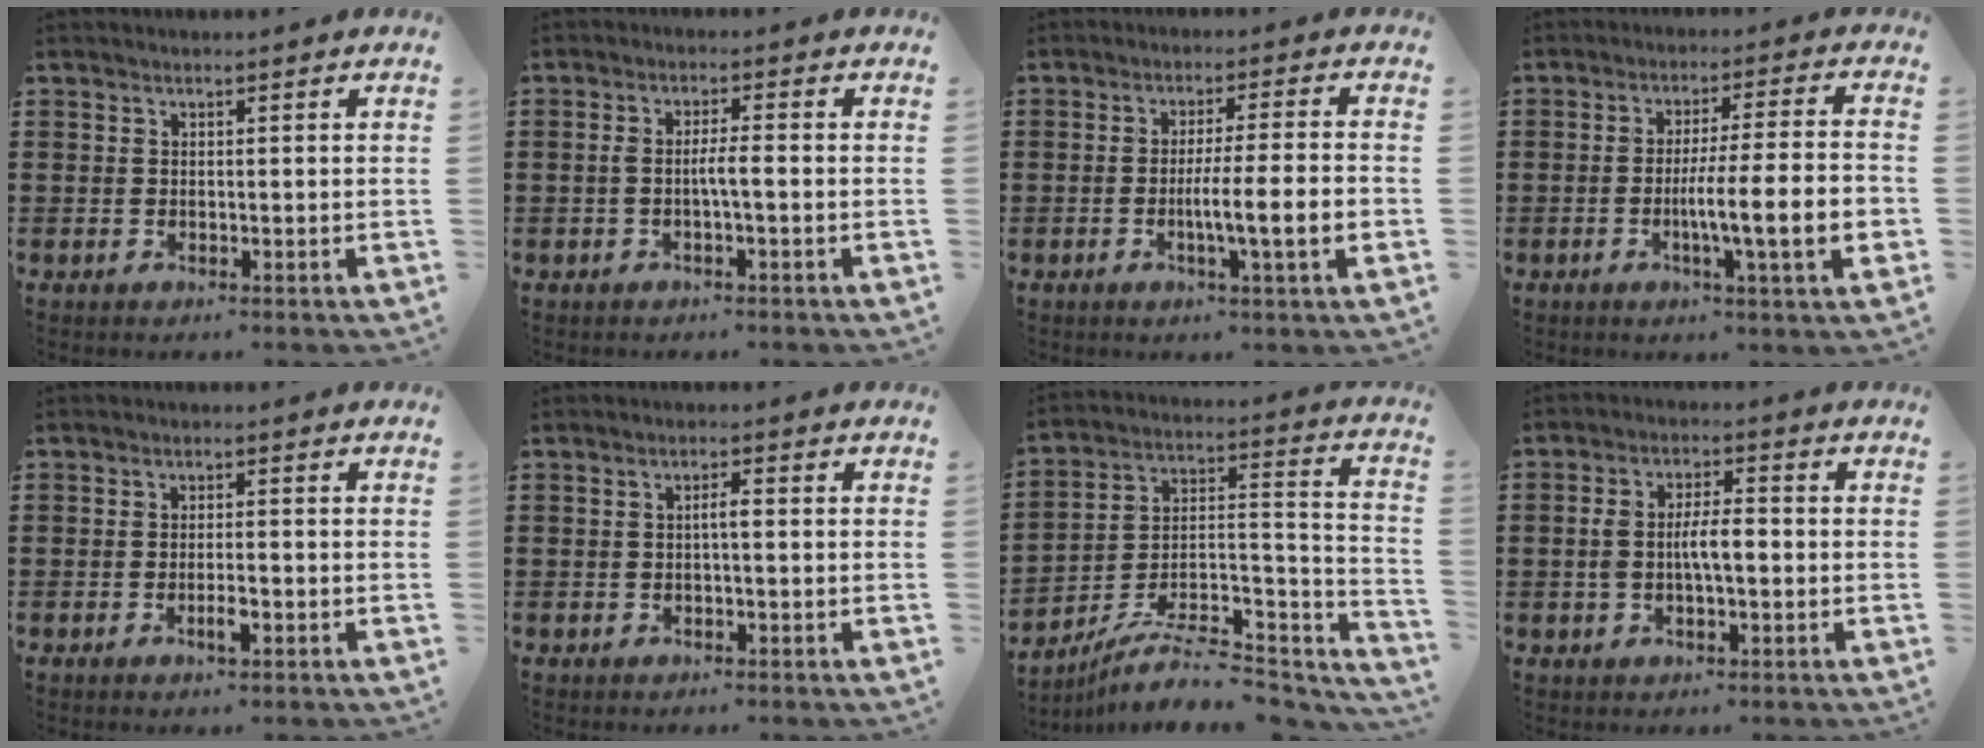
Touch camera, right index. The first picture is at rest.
{"total": 2.8, "force": [-0.7, 0.3, 2.7], "torque": [-0.056, -0.003, -0.016]}
{"total": 6.9, "force": [-1.8, 0.0, 6.7], "torque": [-0.113, -0.009, -0.032]}
{"total": 10.0, "force": [-2.7, 0.6, 9.6], "torque": [-0.169, -0.009, -0.051]}
{"total": 2.4, "force": [-1.1, 0.7, 2.0], "torque": [-0.043, -0.001, -0.023]}
{"total": 1.8, "force": [-0.2, 0.3, 1.7], "torque": [-0.034, 0.003, -0.006]}
{"total": 8.5, "force": [-6.8, 2.6, 4.4], "torque": [-0.063, 0.014, -0.127]}
{"total": 5.3, "force": [-0.5, 2.0, 4.8], "torque": [-0.101, 0.003, -0.015]}